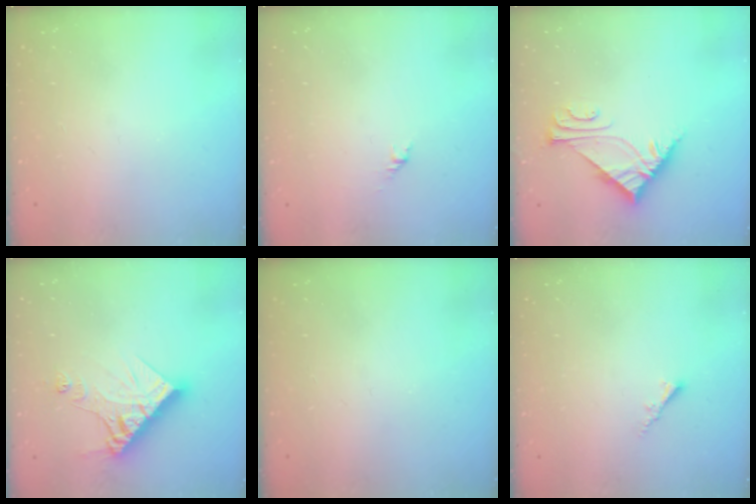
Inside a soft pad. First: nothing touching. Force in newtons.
{"total": 1.7, "press": 1.6, "slide": 0.7}
{"total": 6.4, "press": 6.4, "slide": 0.1}
{"total": 13.3, "press": 13.2, "slide": 1.7}
{"total": 0.0}
{"total": 1.7, "press": 1.6, "slide": 0.5}